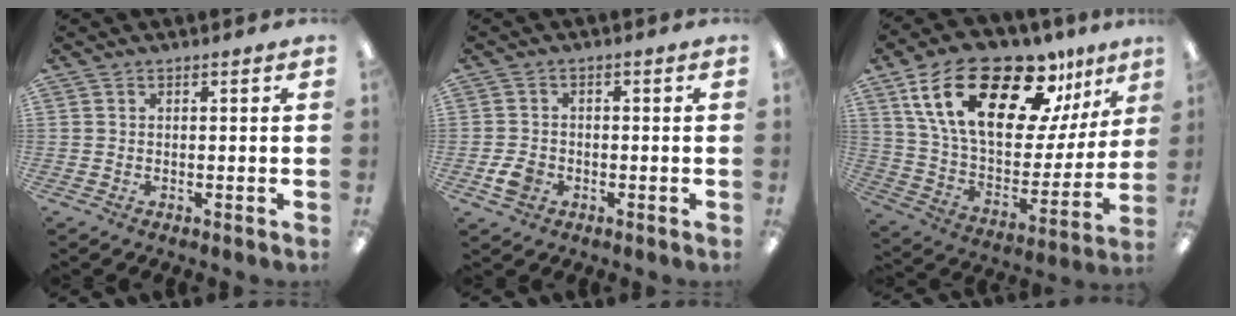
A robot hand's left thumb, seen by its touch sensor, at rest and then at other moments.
{"total": 3.9, "force": [-1.5, 3.0, 2.0], "torque": [-0.044, 0.004, -0.029]}
{"total": 26.7, "force": [16.3, 11.6, 17.7], "torque": [-0.315, -0.092, 0.280]}